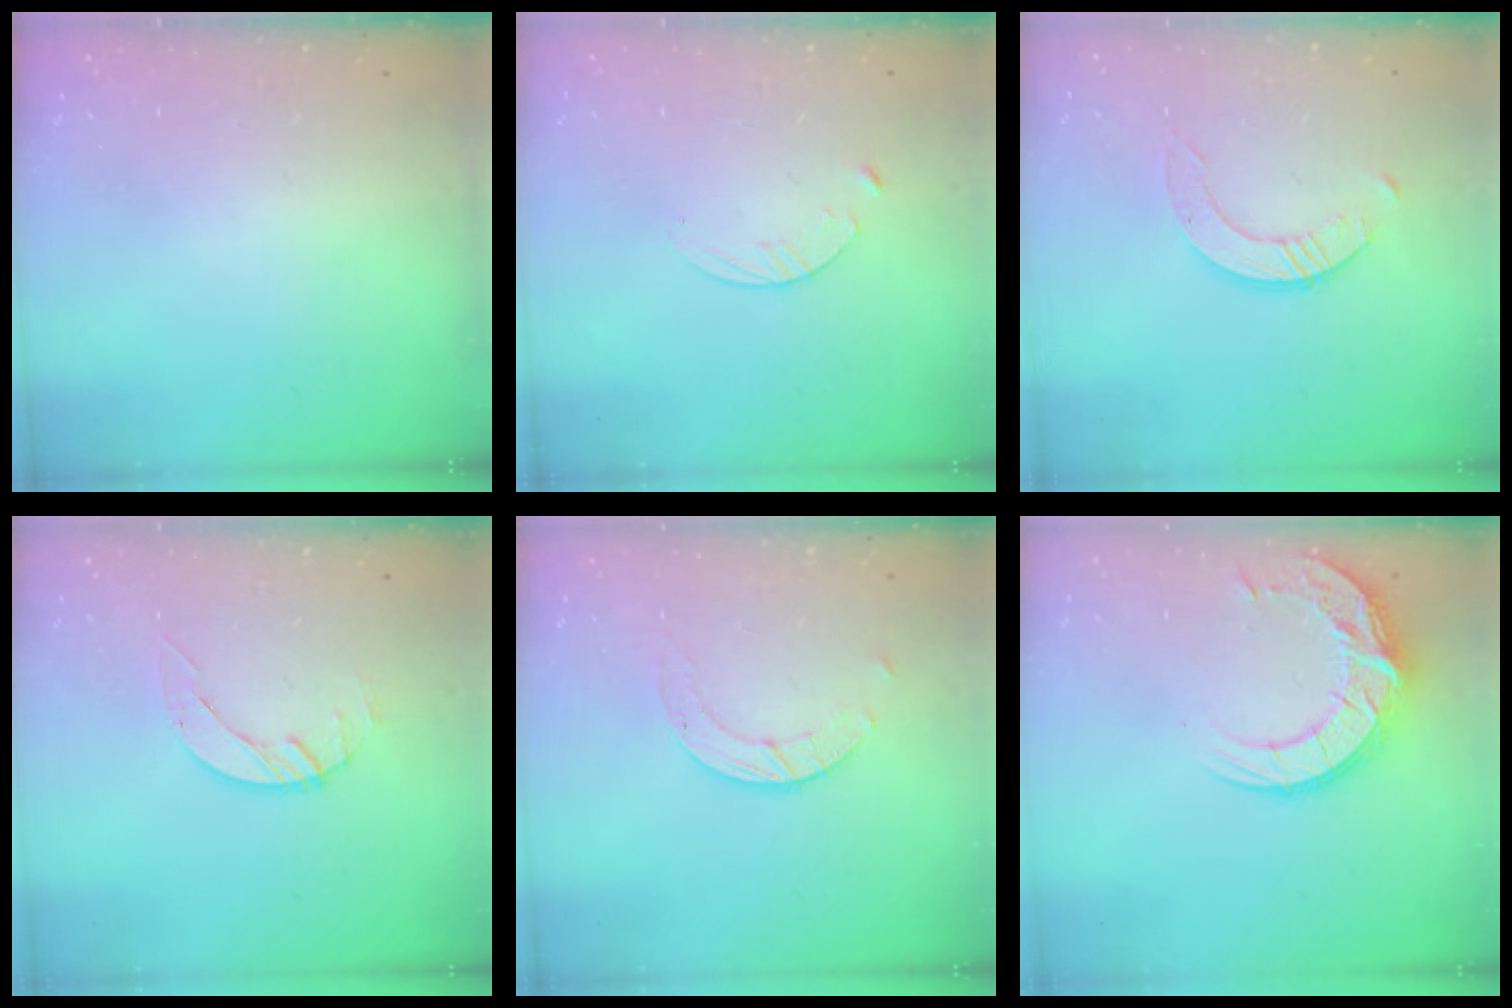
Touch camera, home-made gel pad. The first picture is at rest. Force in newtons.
{"total": 3.1, "press": 3.1, "slide": 0.3}
{"total": 2.5, "press": 2.5, "slide": 0.3}
{"total": 2.6, "press": 2.6, "slide": 0.3}
{"total": 4.5, "press": 4.5, "slide": 0.3}
{"total": 13.7, "press": 13.6, "slide": 1.1}